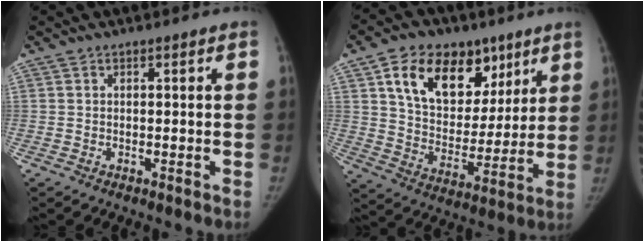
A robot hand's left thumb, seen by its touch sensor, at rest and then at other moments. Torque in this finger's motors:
{"motor_torque": [1.20, 1.21, 1.22, -0.65, 0.31]}